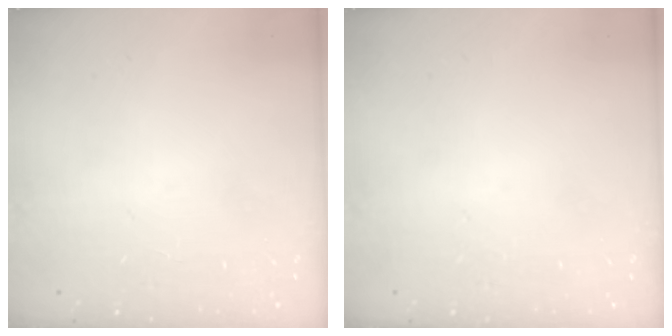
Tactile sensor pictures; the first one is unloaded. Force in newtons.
{"total": 0.0}